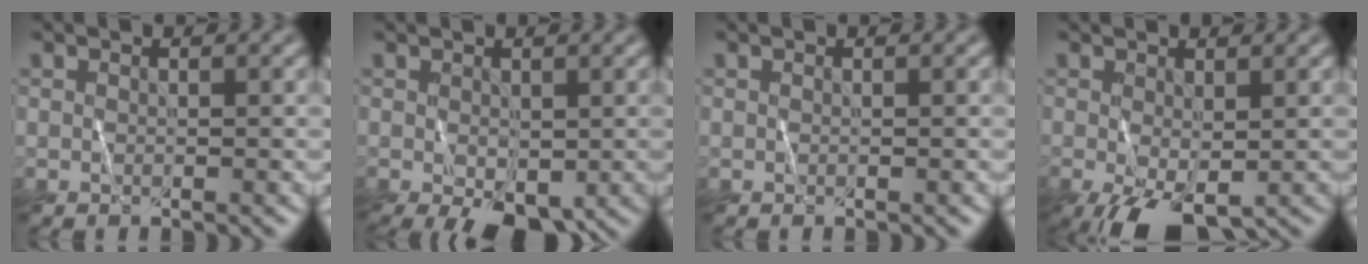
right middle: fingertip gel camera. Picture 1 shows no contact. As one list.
[{"total": 4.5, "force": [-1.4, 2.4, 3.6], "torque": [-0.079, -0.002, -0.018]}, {"total": 0.0}, {"total": 4.5, "force": [-1.7, 1.9, 3.7], "torque": [-0.082, -0.005, -0.025]}]